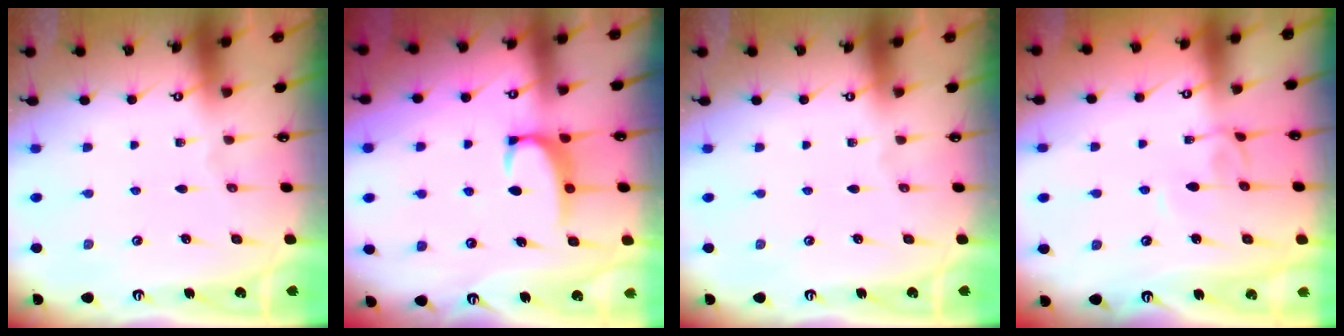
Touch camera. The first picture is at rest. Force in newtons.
{"total": 2.2, "press": 2.1, "slide": 0.6}
{"total": 0.0}
{"total": 3.4, "press": 3.4, "slide": 0.1}